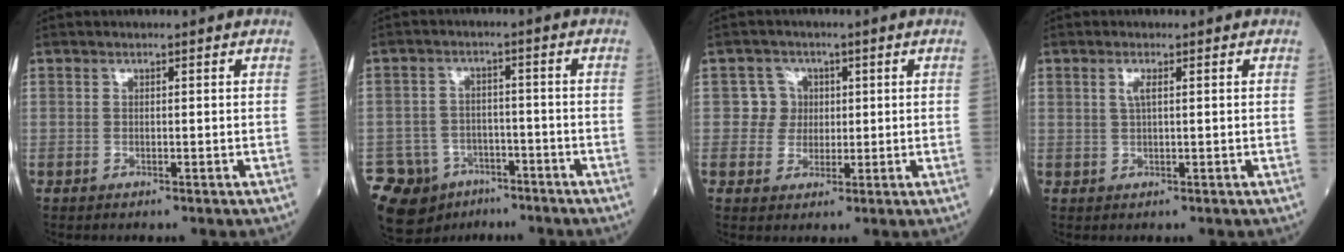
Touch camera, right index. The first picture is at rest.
{"total": 11.9, "force": [-7.3, 9.0, 2.5], "torque": [-0.070, 0.027, -0.098]}
{"total": 3.9, "force": [0.8, 3.8, 0.0], "torque": [0.009, 0.010, 0.015]}
{"total": 1.6, "force": [0.6, 0.3, 1.5], "torque": [-0.033, 0.002, 0.012]}